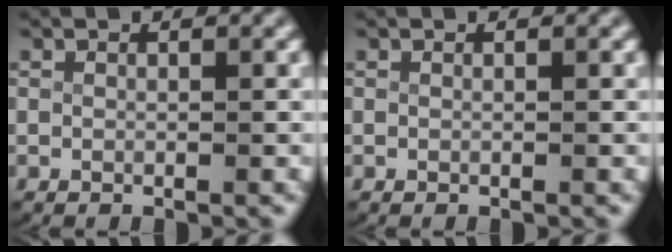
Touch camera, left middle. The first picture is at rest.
{"total": 0.0}